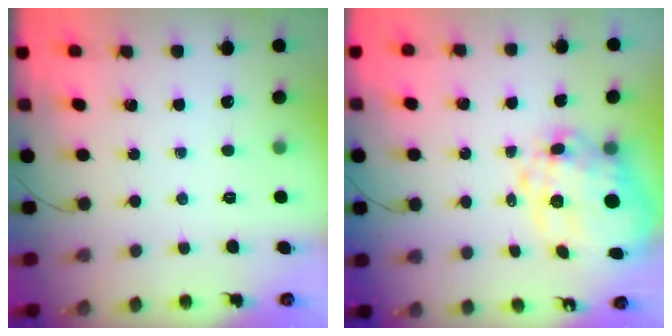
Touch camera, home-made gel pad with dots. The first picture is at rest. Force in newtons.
{"total": 14.6, "press": 14.2, "slide": 3.2}